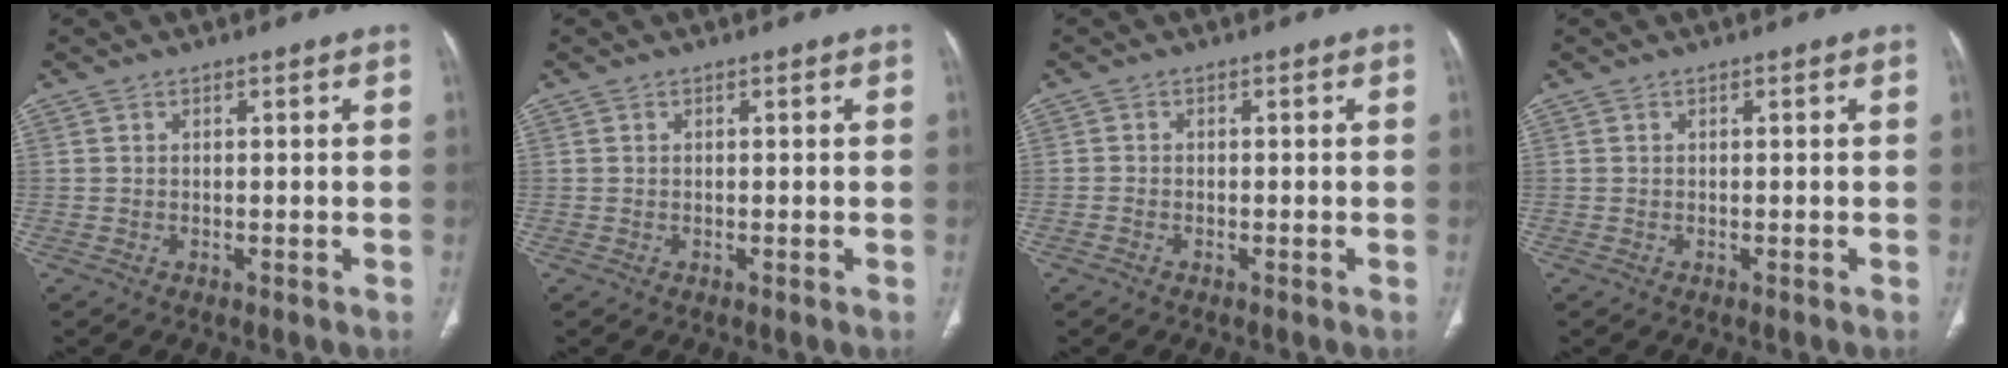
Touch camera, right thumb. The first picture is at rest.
{"total": 0.0}
{"total": 0.7, "force": [-0.5, 0.4, 0.3], "torque": [-0.006, 0.003, -0.012]}
{"total": 0.0}